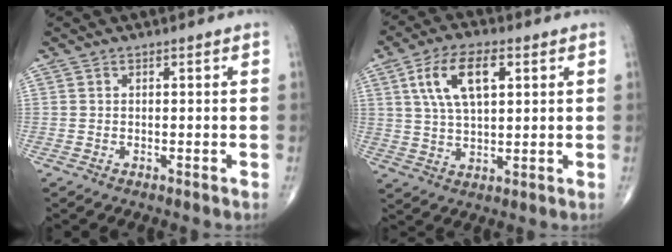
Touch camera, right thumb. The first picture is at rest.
{"total": 11.3, "force": [3.9, 5.3, 9.2], "torque": [-0.167, 0.000, 0.072]}